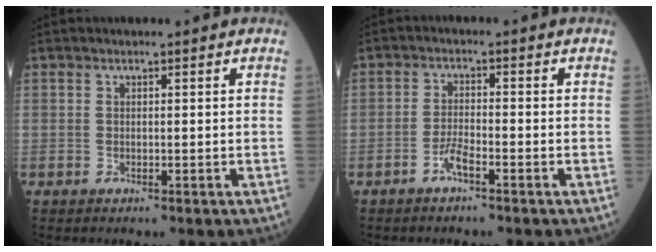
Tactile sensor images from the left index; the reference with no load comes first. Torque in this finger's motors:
{"motor_torque": [0.13, 0.07, 0.04, 0.01]}